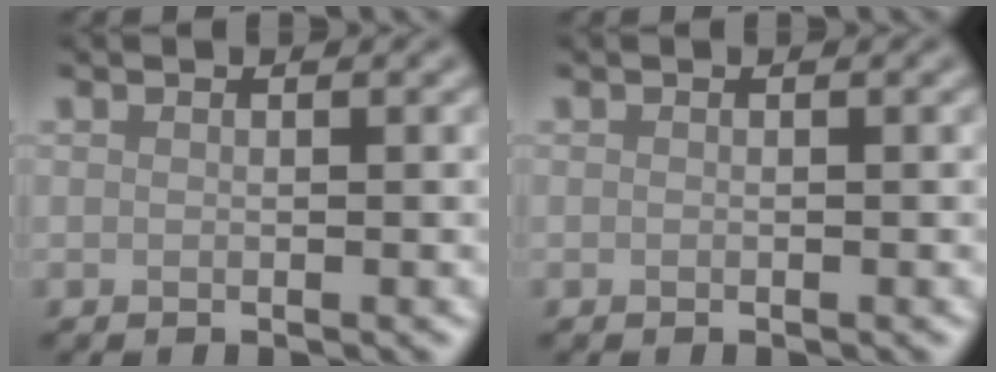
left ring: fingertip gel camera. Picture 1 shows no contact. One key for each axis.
{"total": 0.0}